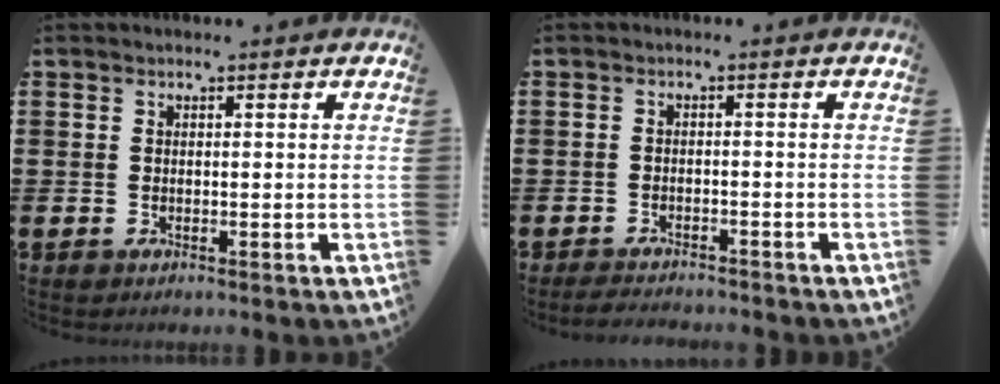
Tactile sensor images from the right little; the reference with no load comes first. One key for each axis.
{"total": 1.8, "fx": -1.8, "fy": 0.1, "fz": 0.3, "tx": -0.008, "ty": 0.004, "tz": -0.038}